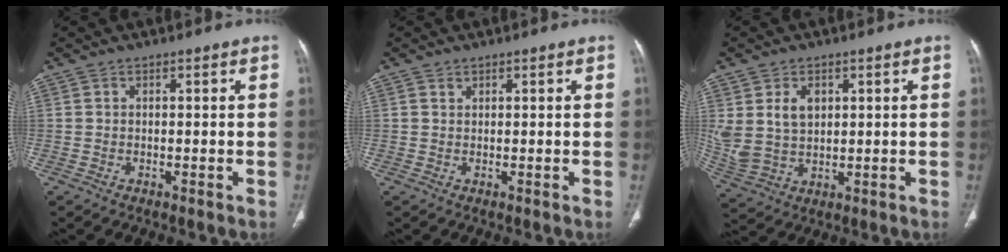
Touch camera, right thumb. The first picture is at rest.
{"total": 0.6, "force": [0.5, 0.4, 0.2], "torque": [-0.002, -0.002, 0.008]}
{"total": 8.5, "force": [2.4, 5.9, 5.6], "torque": [-0.103, -0.006, 0.062]}